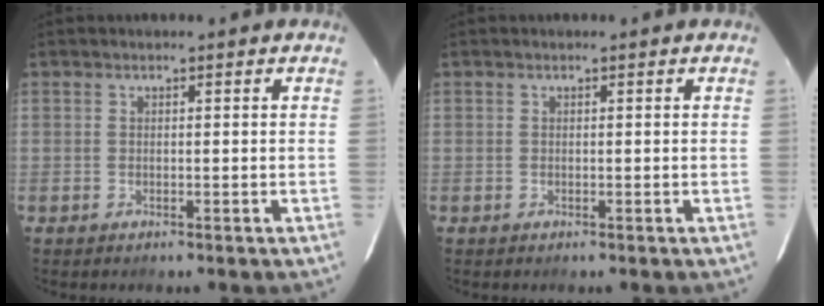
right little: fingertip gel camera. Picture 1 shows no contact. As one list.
[{"total": 0.0}]